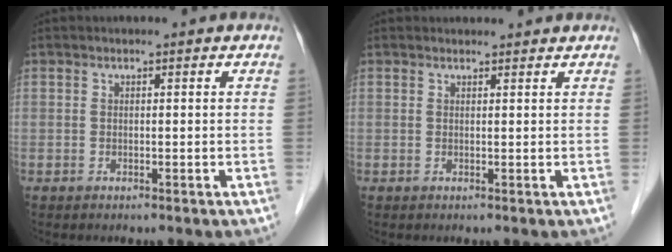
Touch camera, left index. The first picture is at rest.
{"total": 2.4, "force": [2.3, 0.5, 0.2], "torque": [-0.009, 0.012, 0.028]}